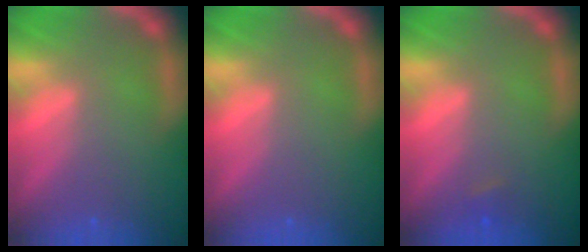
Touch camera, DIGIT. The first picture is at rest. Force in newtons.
{"total": 0.0}
{"total": 0.9}